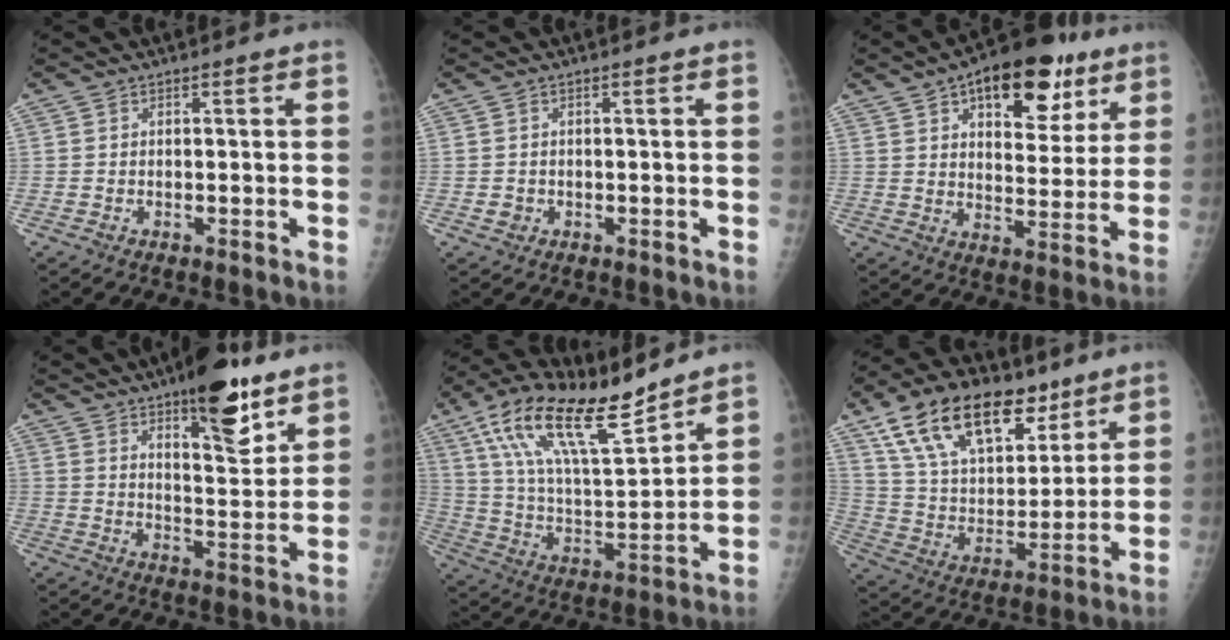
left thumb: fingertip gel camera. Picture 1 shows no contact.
{"total": 1.4, "force": [-0.3, 1.2, 0.4], "torque": [-0.002, 0.003, -0.002]}
{"total": 18.6, "force": [9.7, 9.2, 12.8], "torque": [-0.135, -0.027, 0.141]}
{"total": 14.8, "force": [9.5, 4.8, 10.3], "torque": [-0.117, -0.060, 0.143]}
{"total": 20.4, "force": [14.0, 6.0, 13.6], "torque": [-0.219, -0.055, 0.257]}
{"total": 23.0, "force": [14.1, 12.2, 13.5], "torque": [-0.199, -0.034, 0.254]}